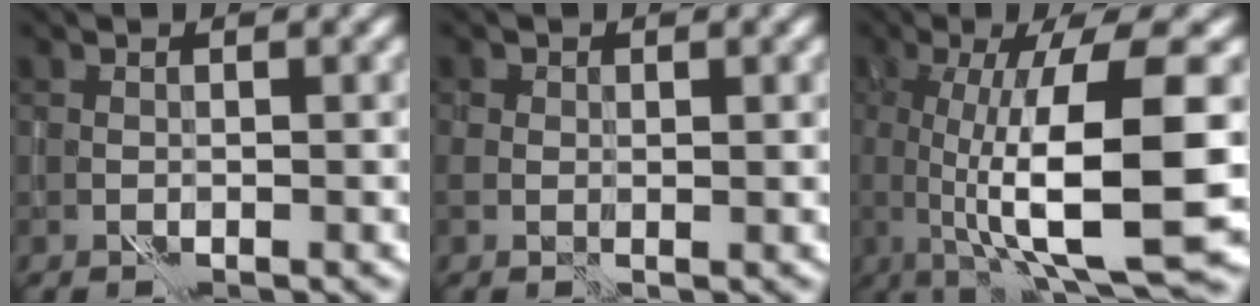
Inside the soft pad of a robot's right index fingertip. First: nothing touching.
{"total": 1.7, "force": [0.3, 1.4, 0.9], "torque": [-0.015, 0.002, 0.006]}
{"total": 12.7, "force": [-0.9, 3.2, 12.3], "torque": [-0.173, -0.001, -0.012]}